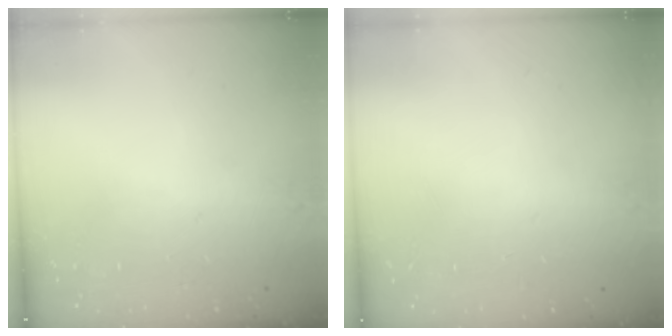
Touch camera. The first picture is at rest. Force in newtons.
{"total": 0.0}